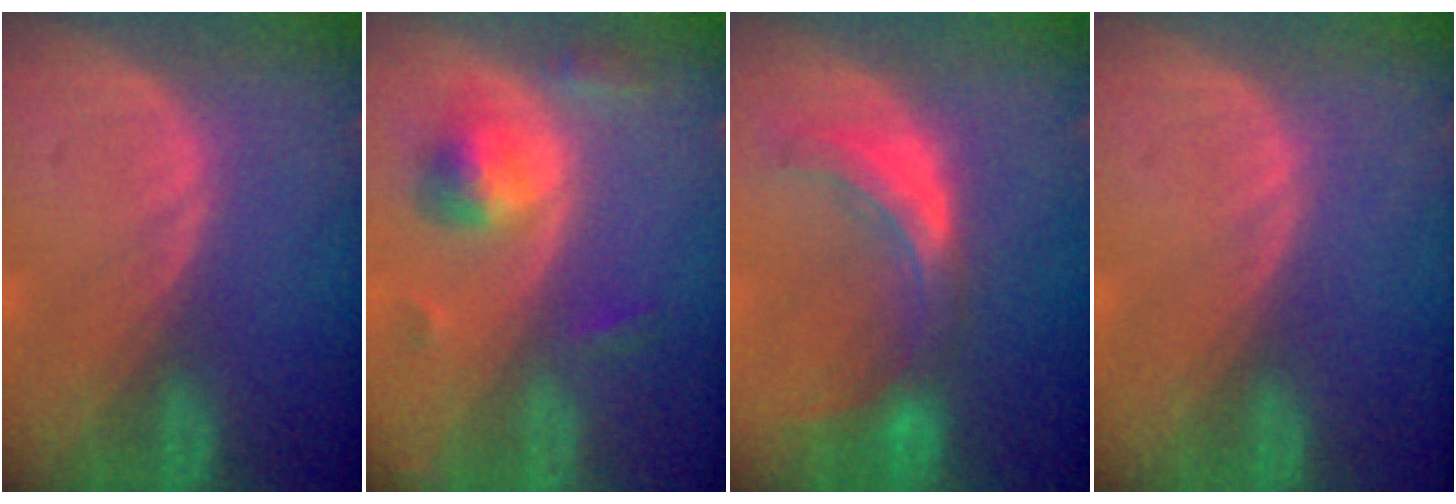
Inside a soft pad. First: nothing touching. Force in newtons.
{"total": 5.6, "press": 5.2, "slide": 1.9}
{"total": 7.4, "press": 6.8, "slide": 2.8}
{"total": 0.0}